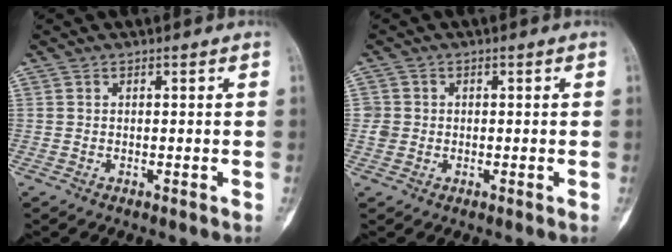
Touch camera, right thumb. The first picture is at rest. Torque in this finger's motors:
{"motor_torque": [-0.16, 0.20, 0.23, -0.13, -0.02]}